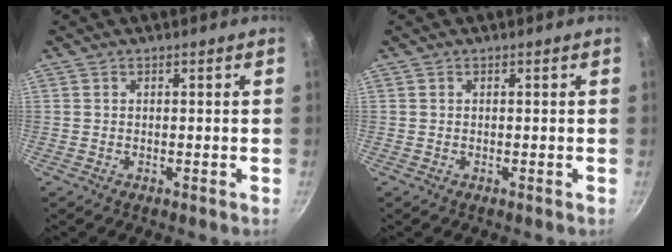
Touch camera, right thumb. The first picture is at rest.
{"total": 0.0}